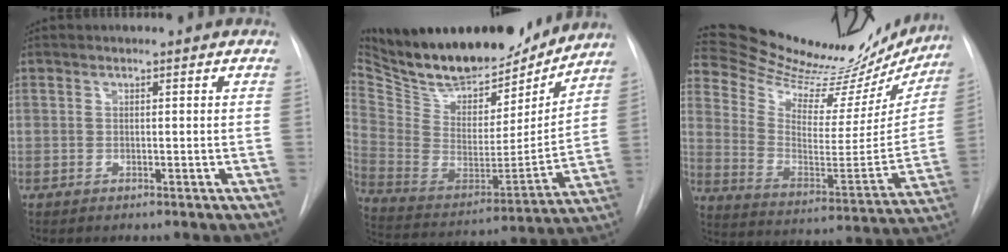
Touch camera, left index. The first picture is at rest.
{"total": 26.2, "force": [22.4, 9.1, 10.0], "torque": [-0.201, -0.022, 0.353]}
{"total": 26.6, "force": [24.4, 6.5, 8.4], "torque": [-0.124, -0.069, 0.331]}